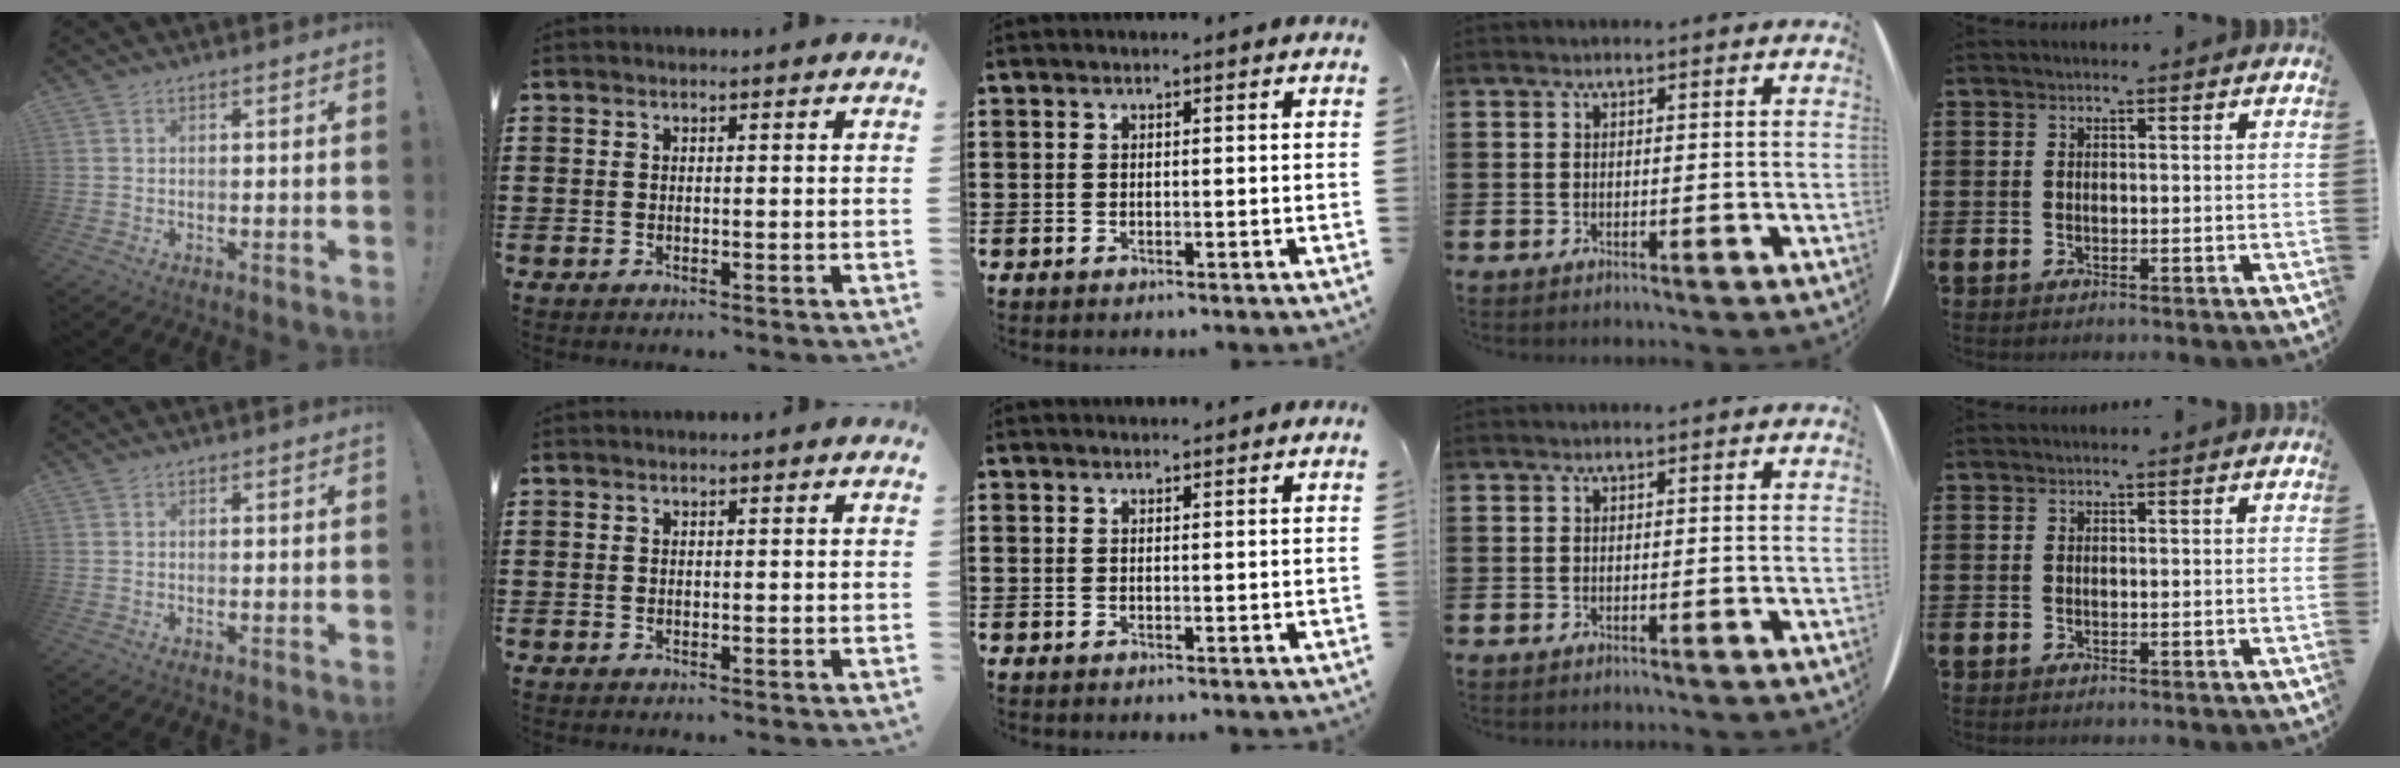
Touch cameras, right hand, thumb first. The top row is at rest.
{"middle": {"total": 0.9, "force": [0.9, 0.1, 0.0], "torque": [-0.002, 0.000, 0.017]}}